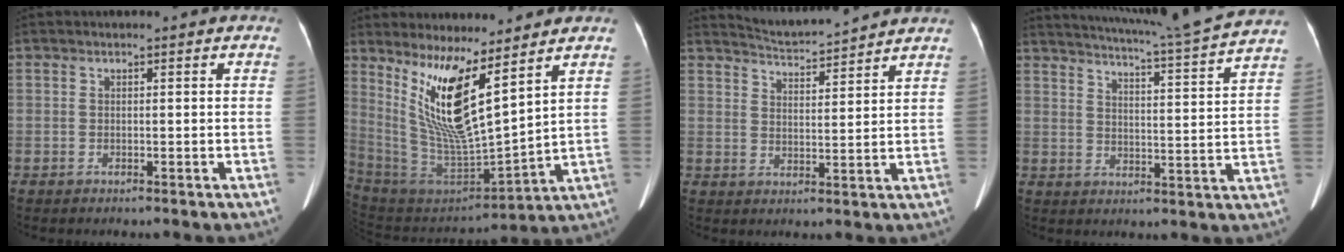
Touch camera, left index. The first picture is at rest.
{"total": 13.7, "force": [7.5, 2.0, 11.3], "torque": [-0.236, -0.024, 0.152]}
{"total": 7.9, "force": [7.8, -0.7, 1.2], "torque": [-0.038, 0.010, 0.124]}
{"total": 18.2, "force": [16.8, -2.1, 6.7], "torque": [-0.123, -0.043, 0.215]}